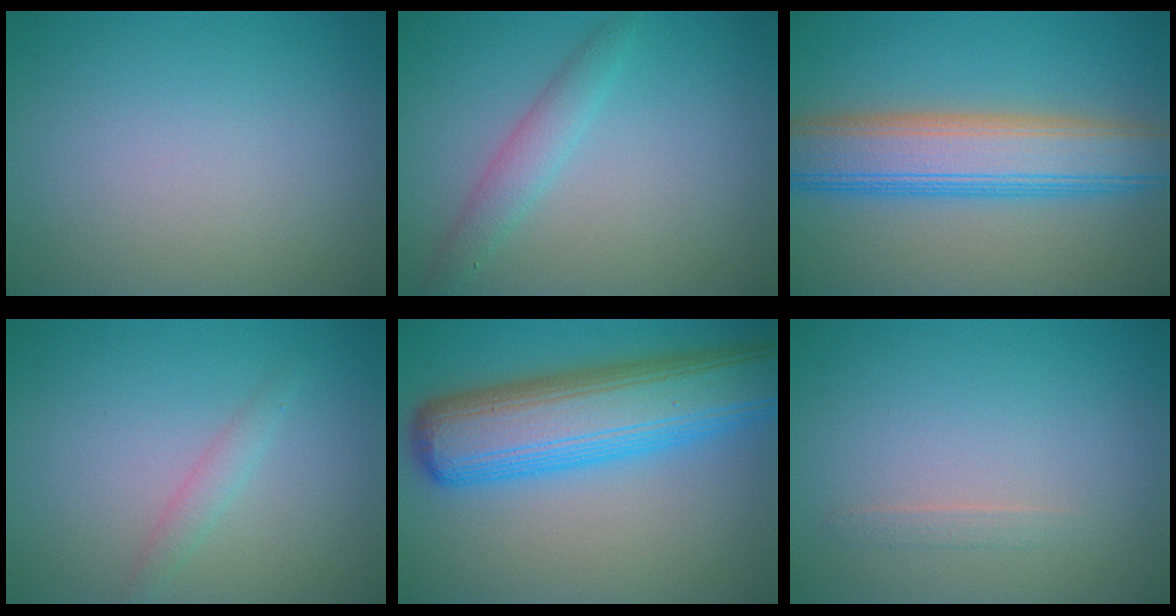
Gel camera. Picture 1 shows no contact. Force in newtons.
{"total": 2.2, "press": 2.2, "slide": 0.1}
{"total": 8.4, "press": 8.4, "slide": 0.3}
{"total": 1.3, "press": 1.3, "slide": 0.0}
{"total": 10.9, "press": 10.8, "slide": 0.3}
{"total": 0.9, "press": 0.8, "slide": 0.1}